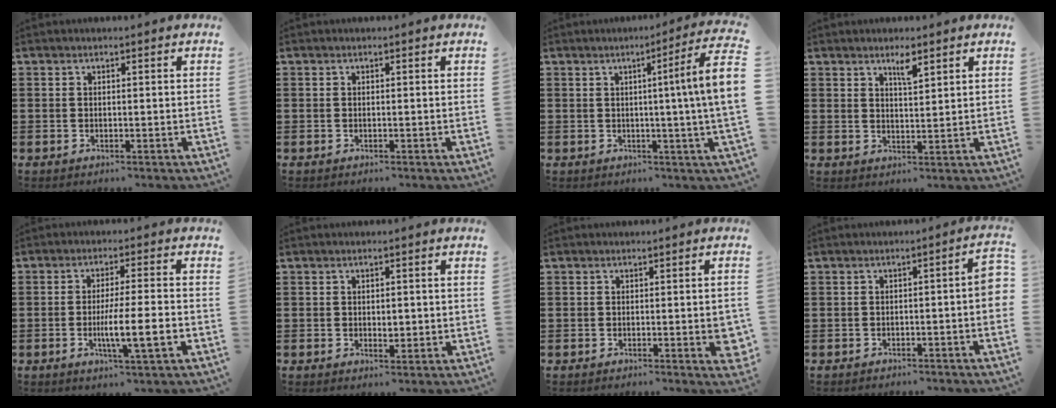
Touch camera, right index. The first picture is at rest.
{"total": 0.0}
{"total": 7.9, "force": [0.8, -1.0, 7.8], "torque": [-0.125, -0.013, 0.005]}
{"total": 2.9, "force": [2.1, 0.6, 1.9], "torque": [-0.026, -0.004, 0.032]}
{"total": 7.9, "force": [-2.1, 0.7, 7.6], "torque": [-0.130, -0.011, -0.036]}
{"total": 1.7, "force": [-0.1, 1.1, 1.3], "torque": [-0.026, 0.006, -0.004]}
{"total": 3.0, "force": [-1.0, 1.1, 2.6], "torque": [-0.034, -0.001, -0.019]}
{"total": 2.9, "force": [-1.6, 0.4, 2.3], "torque": [-0.036, 0.002, -0.029]}